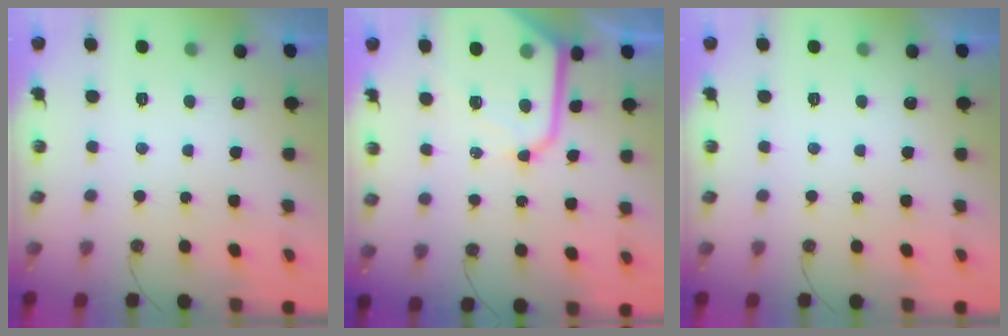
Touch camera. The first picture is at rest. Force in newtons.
{"total": 14.5, "press": 14.4, "slide": 1.5}
{"total": 0.0}